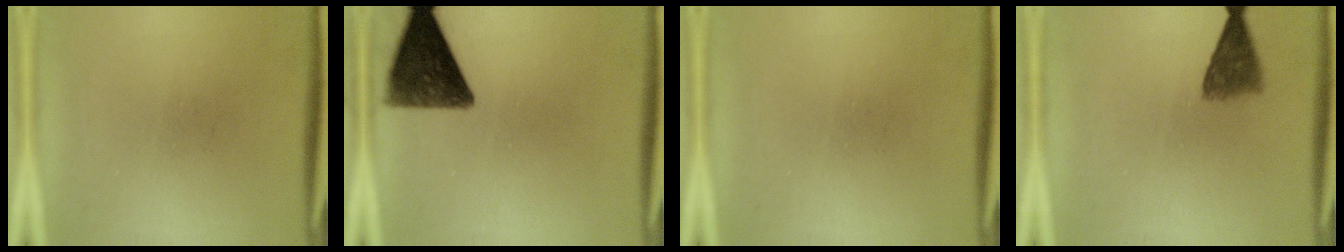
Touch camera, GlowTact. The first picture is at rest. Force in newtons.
{"total": 11.8}
{"total": 0.0}
{"total": 4.2}